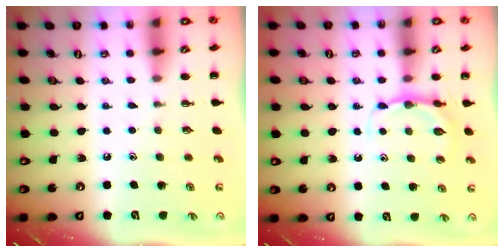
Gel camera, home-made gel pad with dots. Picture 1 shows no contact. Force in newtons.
{"total": 5.2, "press": 5.2, "slide": 0.9}